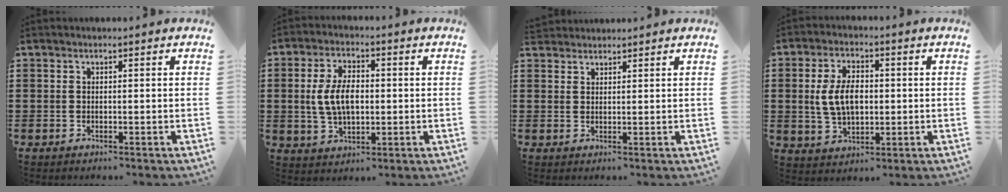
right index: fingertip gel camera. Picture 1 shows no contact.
{"total": 7.2, "force": [0.1, 4.1, 5.9], "torque": [-0.128, 0.003, -0.007]}
{"total": 1.7, "force": [1.6, 0.3, -0.4], "torque": [0.002, 0.004, 0.034]}
{"total": 7.2, "force": [0.3, 4.3, 5.8], "torque": [-0.128, 0.004, -0.004]}